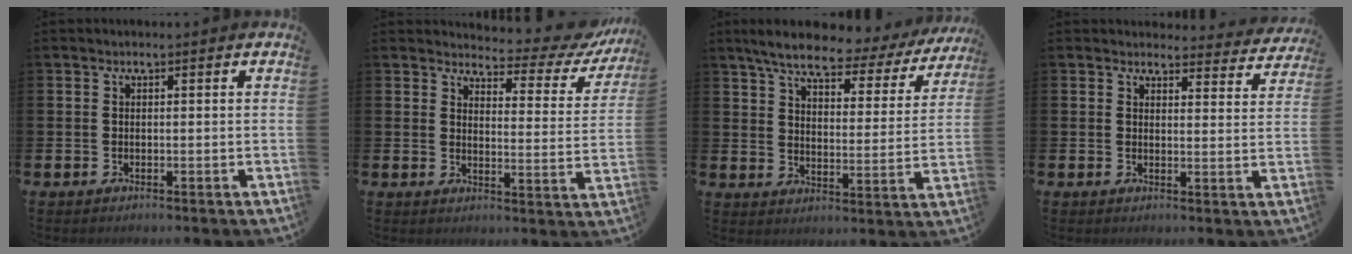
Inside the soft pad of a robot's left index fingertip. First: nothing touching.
{"total": 4.3, "force": [4.0, 1.4, 0.9], "torque": [-0.020, -0.045, 0.057]}
{"total": 7.3, "force": [6.2, 1.6, 3.4], "torque": [-0.089, -0.037, 0.100]}
{"total": 3.2, "force": [3.1, 0.8, 0.0], "torque": [0.001, -0.022, 0.053]}